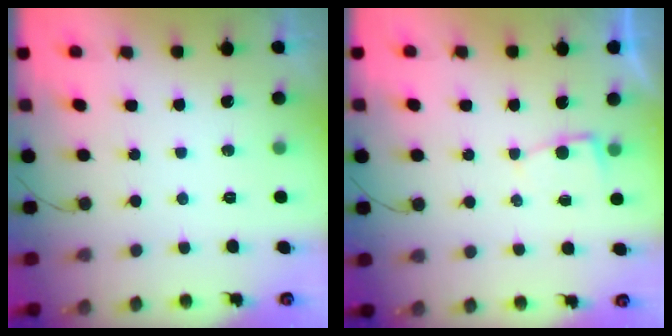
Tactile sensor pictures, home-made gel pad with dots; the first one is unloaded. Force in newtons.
{"total": 2.3, "press": 2.3, "slide": 0.3}